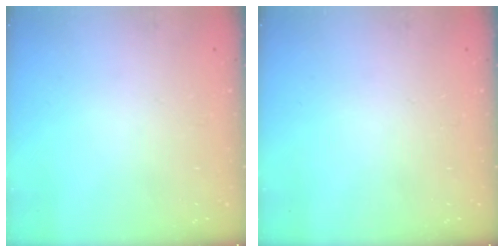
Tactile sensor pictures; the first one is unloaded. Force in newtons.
{"total": 0.0}